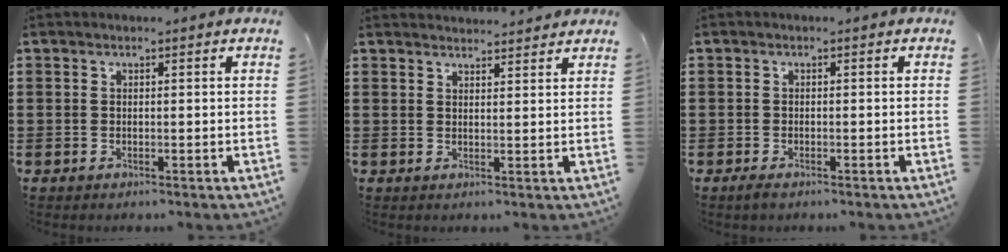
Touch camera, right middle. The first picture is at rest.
{"total": 2.2, "force": [2.2, -0.1, -0.2], "torque": [-0.002, -0.002, 0.043]}
{"total": 0.7, "force": [-0.5, 0.2, 0.4], "torque": [-0.010, -0.007, -0.009]}